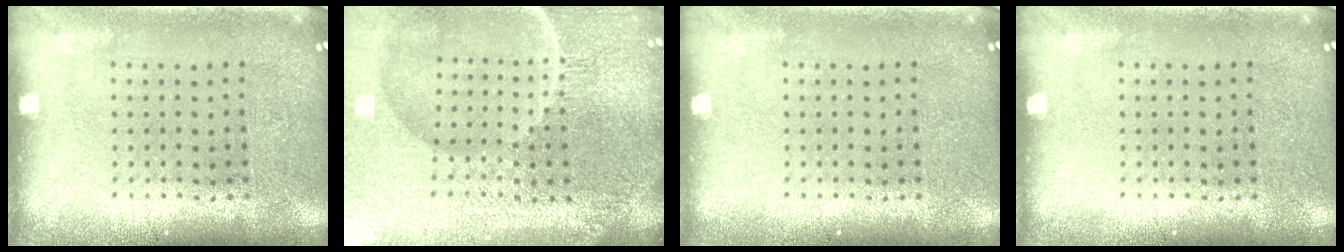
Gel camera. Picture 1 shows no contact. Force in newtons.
{"total": 6.3, "press": 5.7, "slide": 2.7}
{"total": 0.0}
{"total": 0.0}